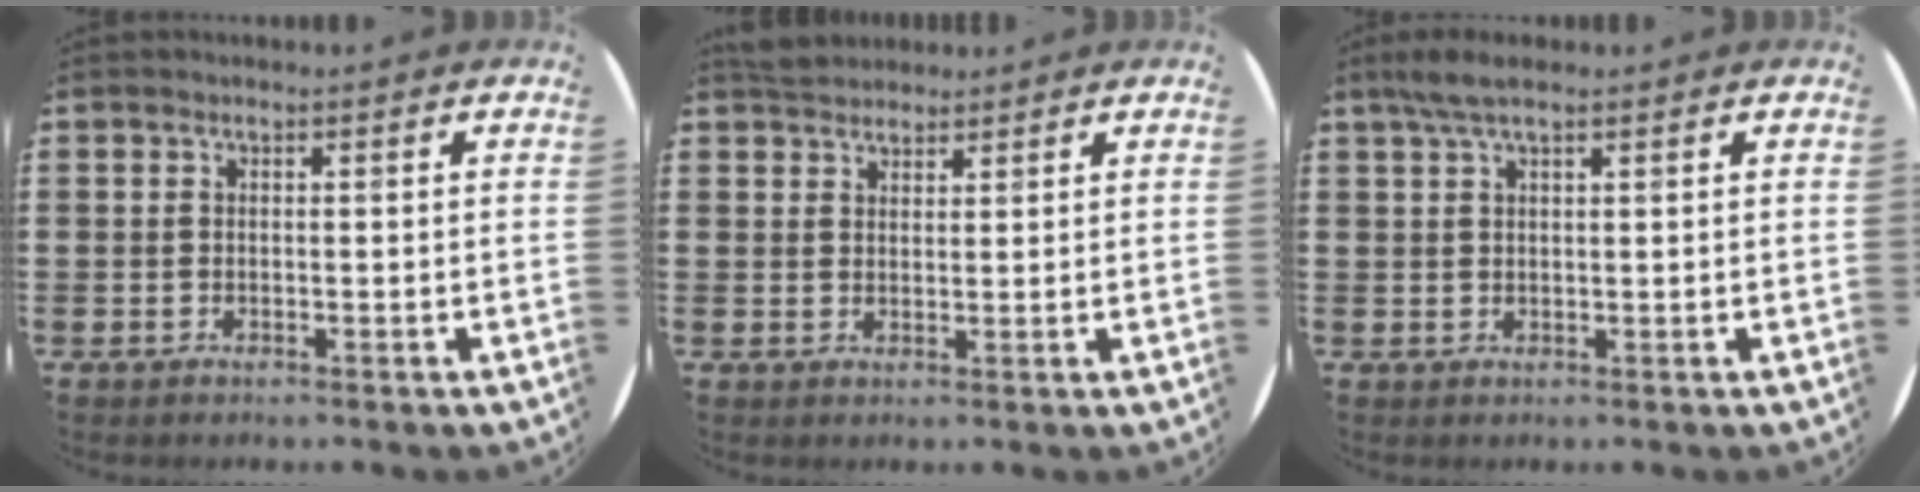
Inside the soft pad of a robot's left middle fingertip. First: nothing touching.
{"total": 2.7, "force": [2.6, 0.8, 0.0], "torque": [0.004, -0.001, 0.048]}
{"total": 3.0, "force": [2.1, 0.5, 2.1], "torque": [-0.042, 0.006, 0.036]}